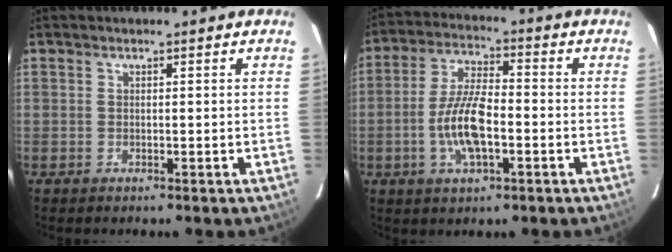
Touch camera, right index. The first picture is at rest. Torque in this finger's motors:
{"motor_torque": [0.41, -0.19, 0.32, 0.15]}